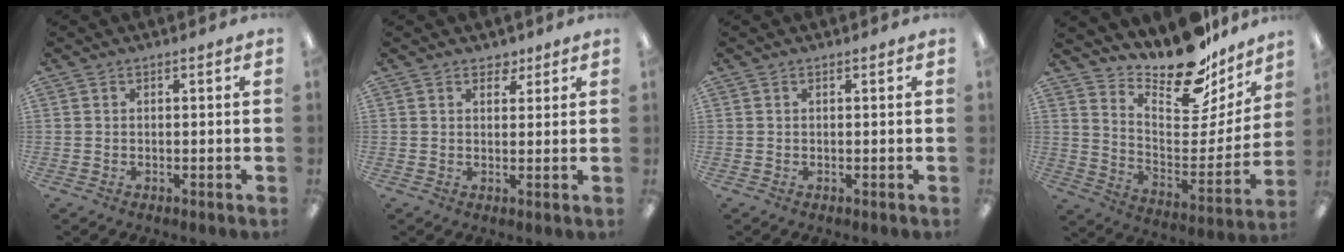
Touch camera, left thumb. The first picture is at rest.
{"total": 2.9, "force": [2.2, 1.7, 0.9], "torque": [0.003, -0.008, 0.035]}
{"total": 0.0}
{"total": 18.6, "force": [16.8, 5.3, 6.0], "torque": [-0.090, -0.148, 0.286]}